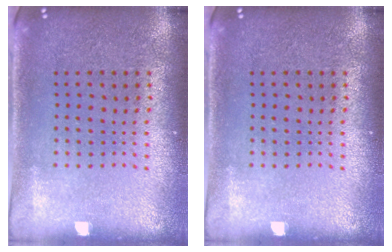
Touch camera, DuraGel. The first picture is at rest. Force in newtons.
{"total": 0.0}